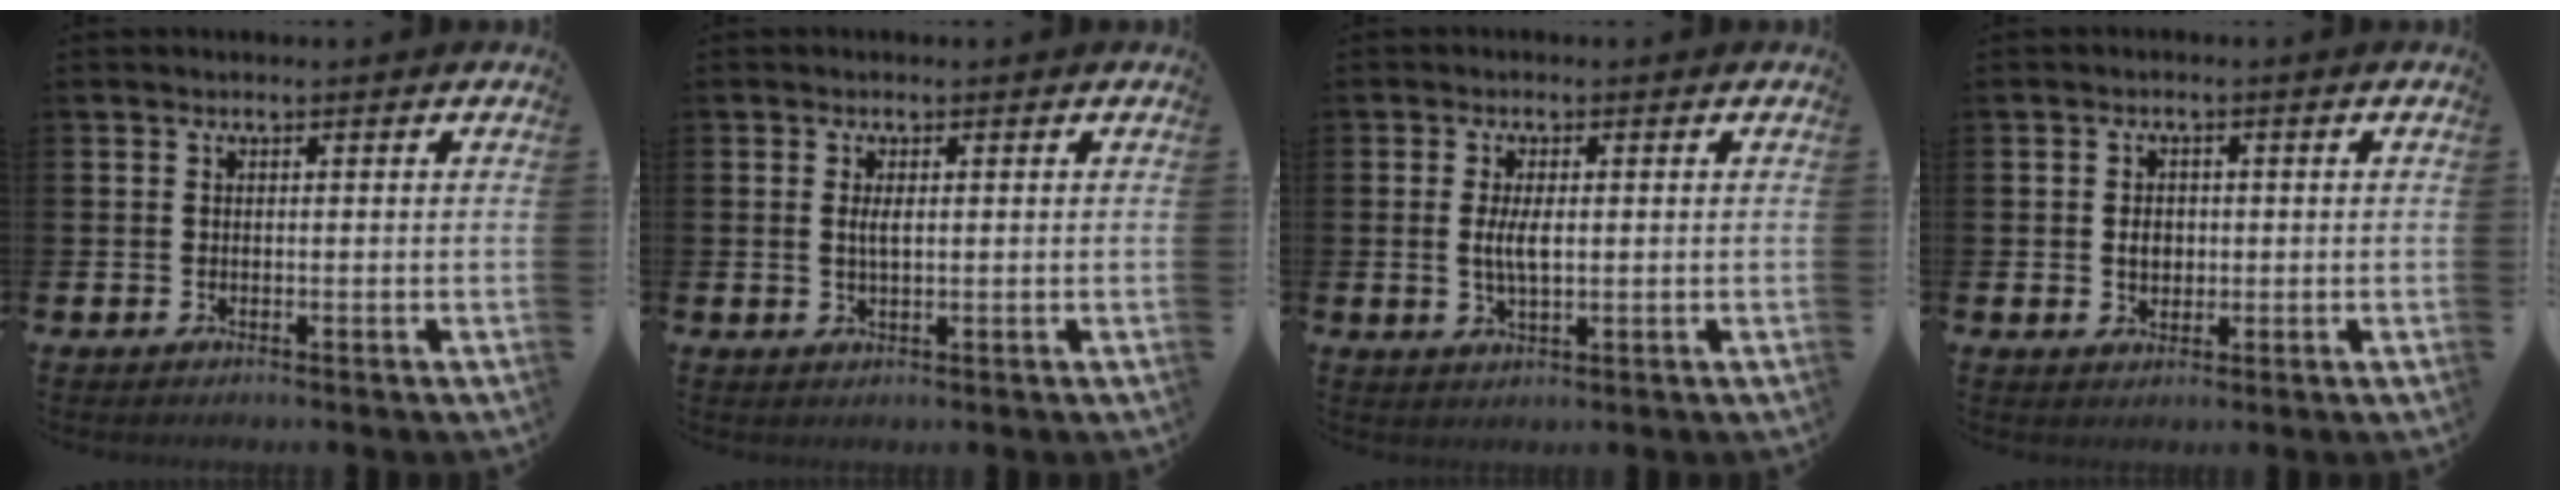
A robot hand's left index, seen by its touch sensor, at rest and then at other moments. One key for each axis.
{"total": 1.8, "fx": 0.3, "fy": 0.7, "fz": 1.6, "tx": -0.031, "ty": 0.002, "tz": 0.003}
{"total": 3.7, "fx": 0.4, "fy": 1.4, "fz": 3.4, "tx": -0.057, "ty": 0.000, "tz": 0.002}
{"total": 2.5, "fx": 0.1, "fy": 2.0, "fz": 1.4, "tx": -0.012, "ty": 0.002, "tz": -0.005}